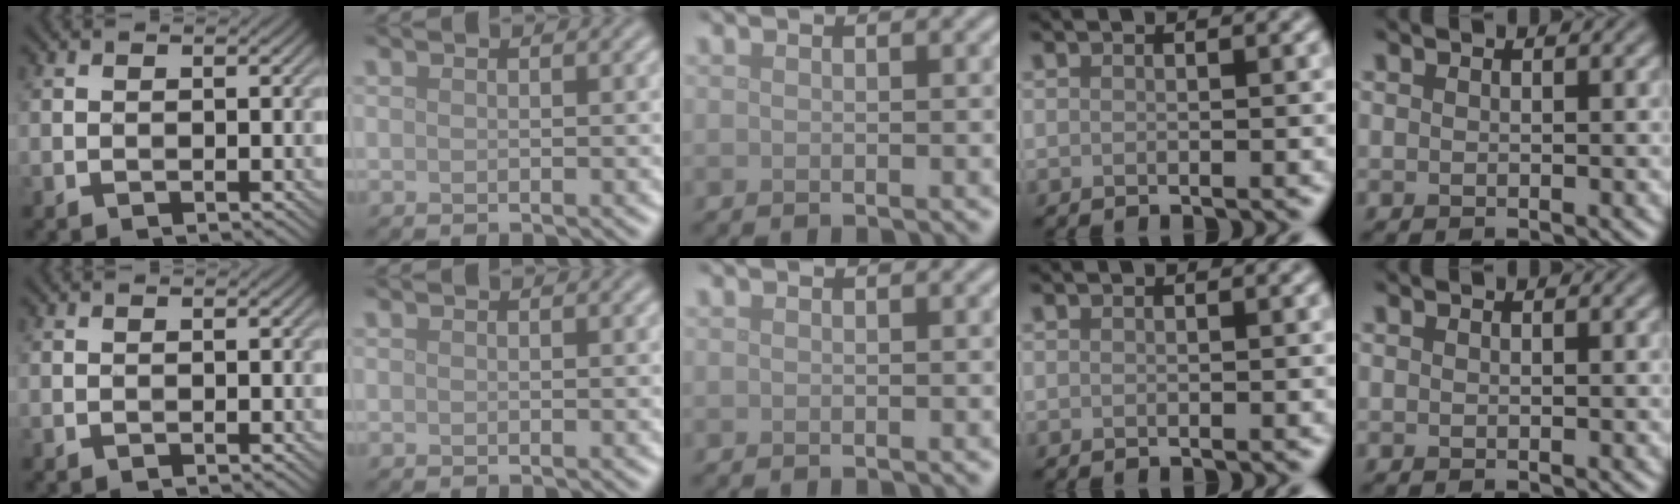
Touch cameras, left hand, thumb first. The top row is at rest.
{}